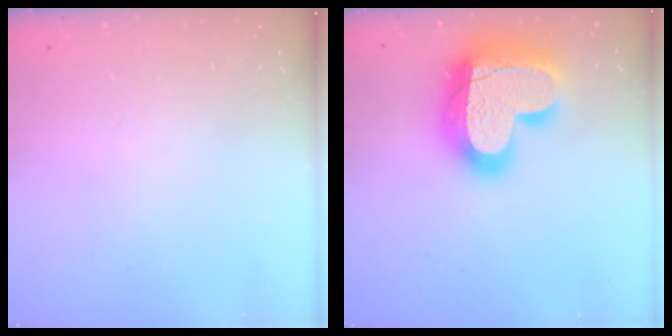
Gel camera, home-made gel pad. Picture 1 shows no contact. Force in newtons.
{"total": 26.4, "press": 26.3, "slide": 2.0}